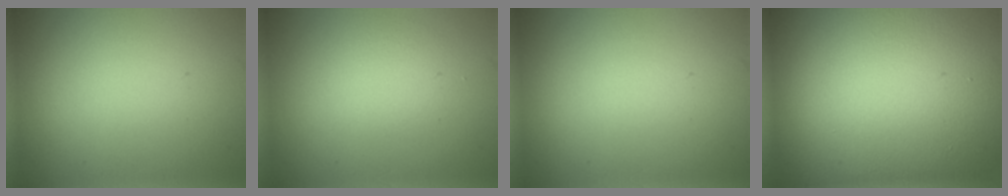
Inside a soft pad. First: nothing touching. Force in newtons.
{"total": 1.9, "press": 1.9, "slide": 0.1}
{"total": 0.0}
{"total": 22.8, "press": 22.7, "slide": 1.1}